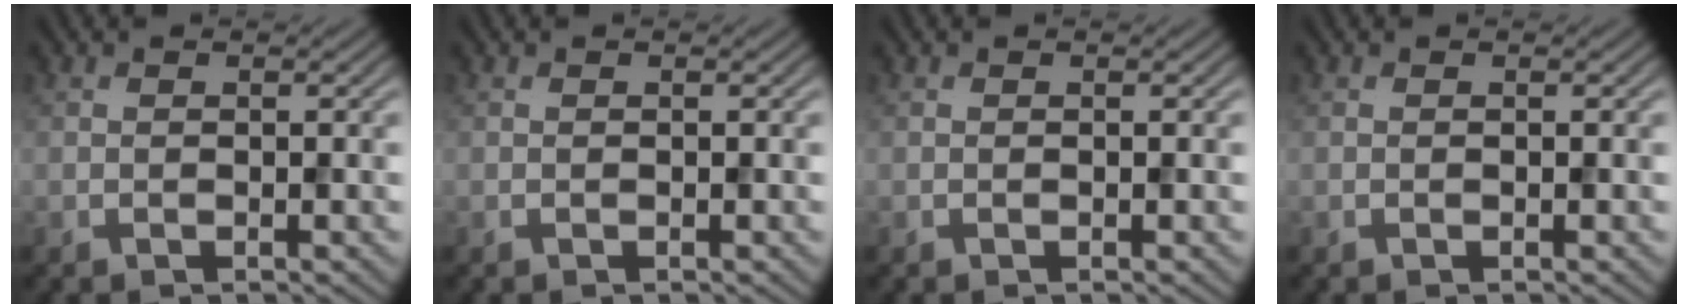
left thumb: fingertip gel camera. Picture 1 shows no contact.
{"total": 0.0}
{"total": 0.0}
{"total": 0.0}